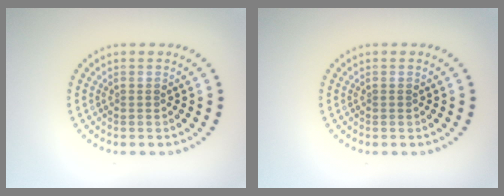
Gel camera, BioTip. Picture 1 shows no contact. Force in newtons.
{"total": 0.0}